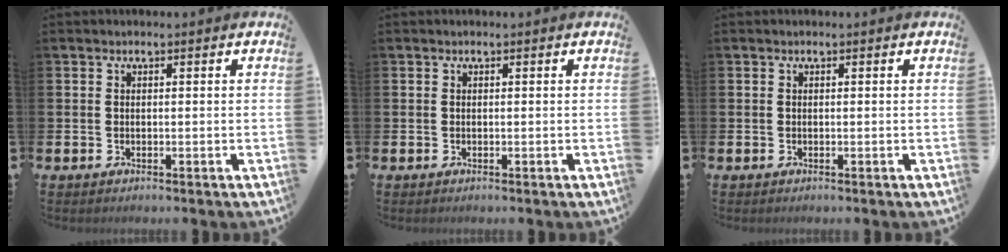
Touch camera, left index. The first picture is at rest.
{"total": 0.0}
{"total": 0.0}